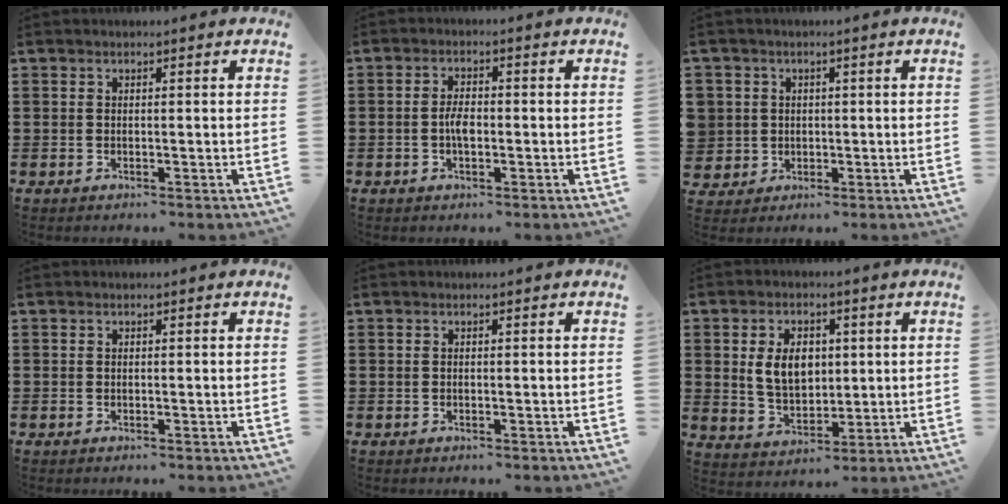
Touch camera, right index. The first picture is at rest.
{"total": 3.0, "force": [-0.6, 1.3, 2.6], "torque": [-0.057, 0.002, -0.014]}
{"total": 4.0, "force": [0.4, 3.9, 0.1], "torque": [-0.030, 0.012, 0.003]}
{"total": 0.0}
{"total": 0.0}
{"total": 6.7, "force": [1.2, 4.5, 4.8], "torque": [-0.104, 0.010, 0.017]}